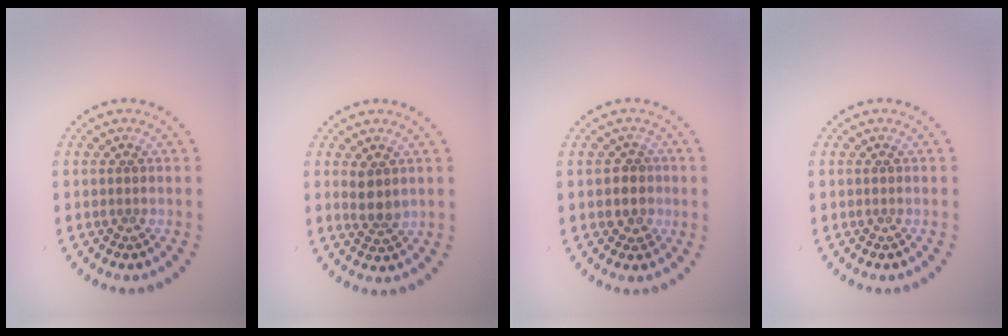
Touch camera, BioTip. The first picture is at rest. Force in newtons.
{"total": 2.1, "press": 1.9, "slide": 0.8}
{"total": 2.1, "press": 2.0, "slide": 0.9}
{"total": 0.0}